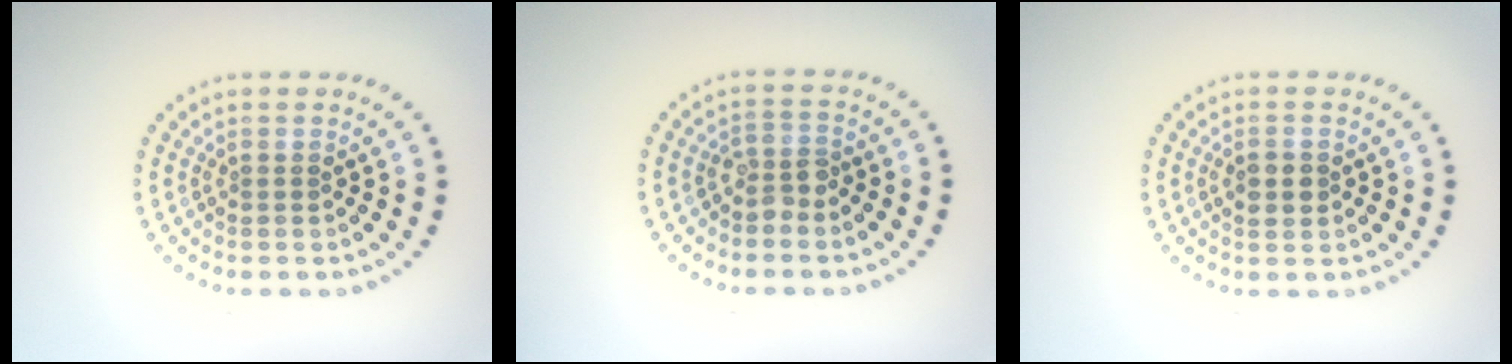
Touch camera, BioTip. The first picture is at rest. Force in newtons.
{"total": 1.7, "press": 1.5, "slide": 0.9}
{"total": 2.3, "press": 2.3, "slide": 0.1}